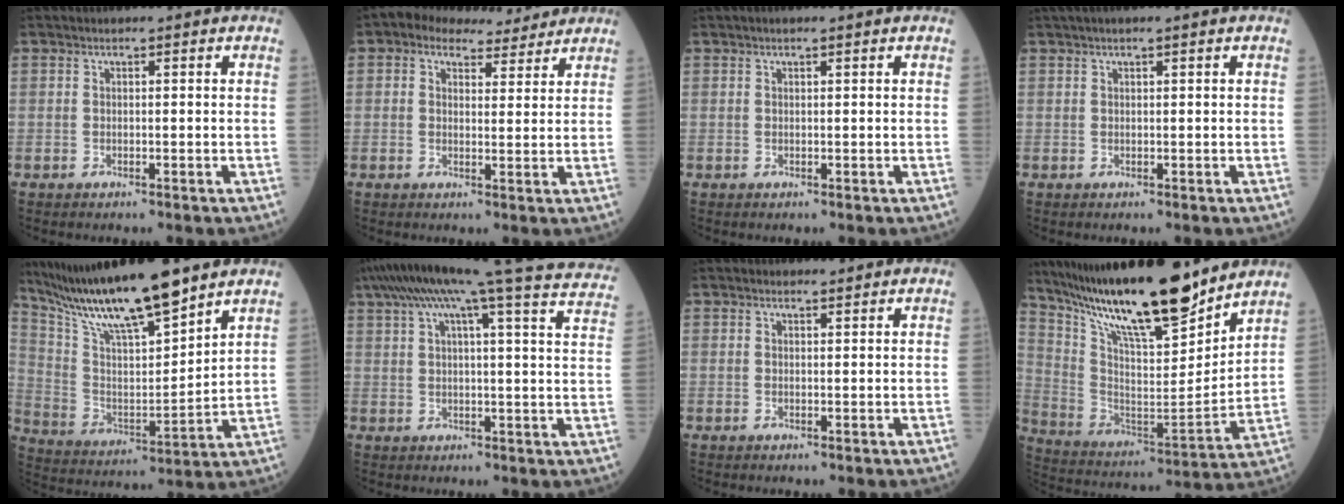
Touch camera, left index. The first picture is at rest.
{"total": 7.0, "force": [5.8, 3.3, 2.2], "torque": [-0.029, 0.022, 0.076]}
{"total": 1.0, "force": [0.7, 0.0, 0.7], "torque": [-0.013, 0.010, 0.012]}
{"total": 2.1, "force": [1.4, -0.2, 1.5], "torque": [-0.028, 0.020, 0.027]}
{"total": 17.5, "force": [14.5, 0.9, 9.9], "torque": [-0.186, 0.004, 0.271]}
{"total": 27.6, "force": [23.5, 0.9, 14.3], "torque": [-0.237, -0.008, 0.288]}
{"total": 0.7, "force": [0.7, 0.1, 0.0], "torque": [-0.006, -0.003, 0.009]}
{"total": 23.2, "force": [18.8, 3.0, 13.2], "torque": [-0.238, -0.013, 0.326]}